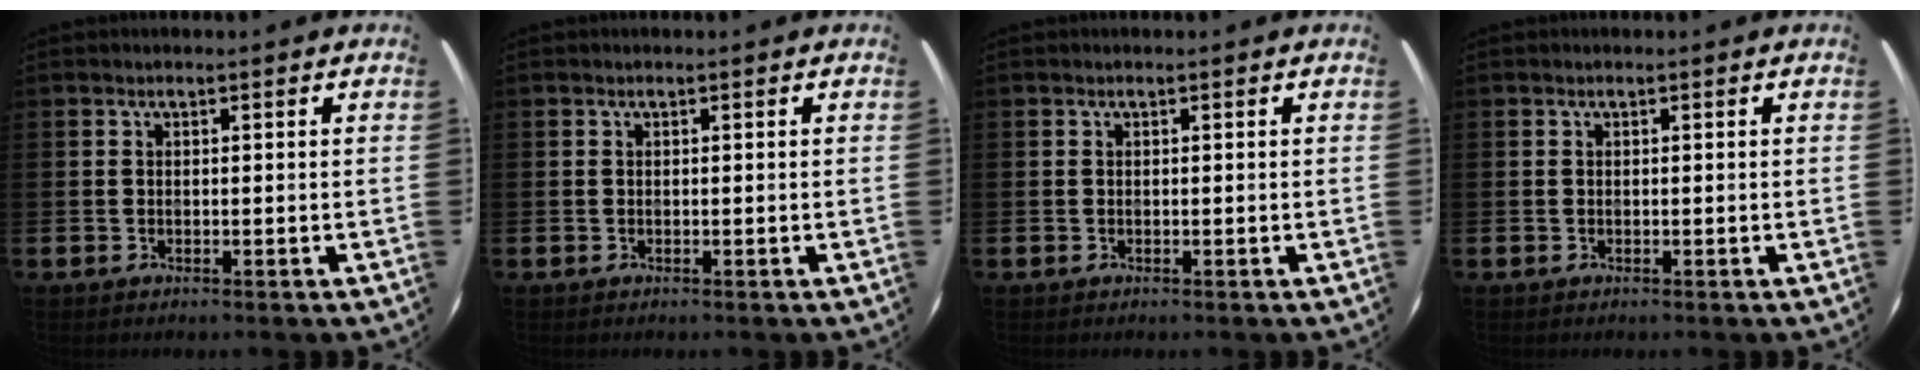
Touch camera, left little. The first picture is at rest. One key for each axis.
{"total": 0.0}
{"total": 0.0}
{"total": 0.0}